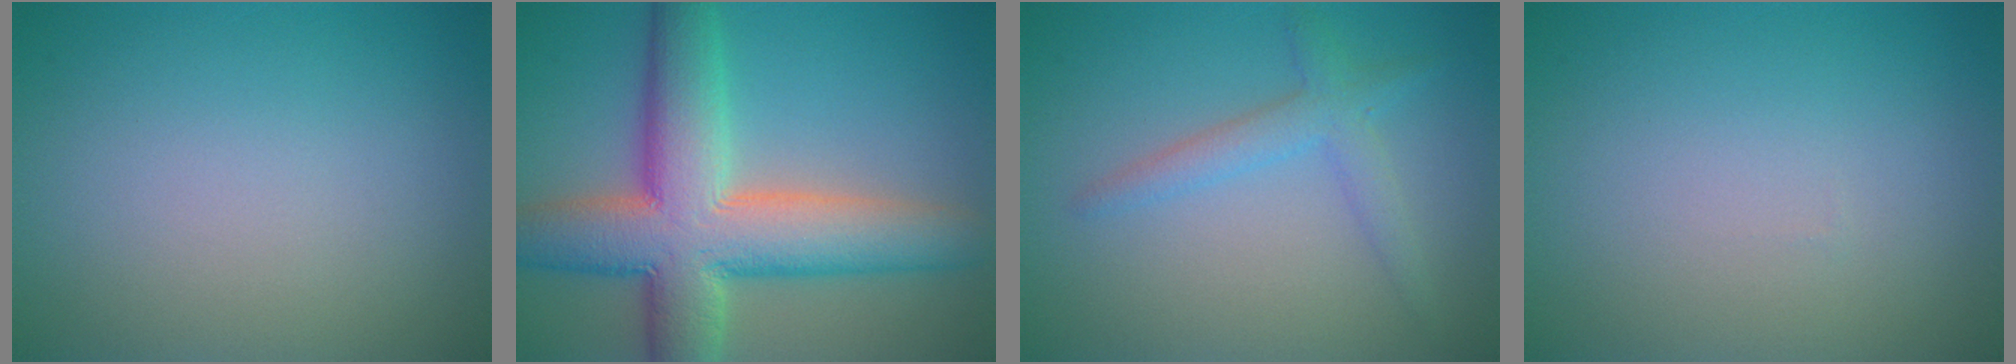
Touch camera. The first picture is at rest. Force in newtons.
{"total": 10.9, "press": 10.9, "slide": 0.7}
{"total": 2.6, "press": 2.6, "slide": 0.1}
{"total": 0.0}